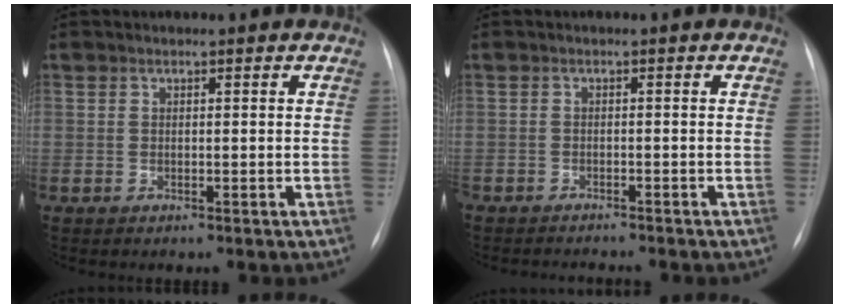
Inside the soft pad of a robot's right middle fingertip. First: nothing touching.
{"total": 4.3, "force": [-4.1, 0.6, 1.2], "torque": [-0.011, -0.008, -0.058]}